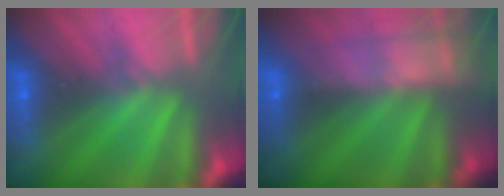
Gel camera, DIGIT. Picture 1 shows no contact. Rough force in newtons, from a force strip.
{"total": 5.8}